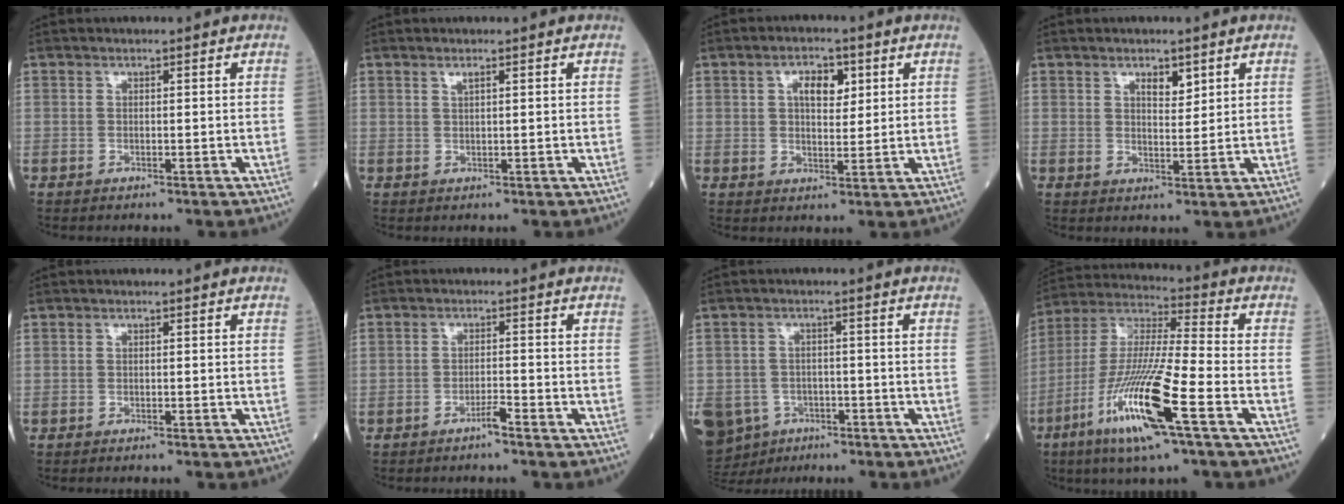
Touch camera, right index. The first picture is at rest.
{"total": 0.9, "force": [0.6, 0.0, 0.7], "torque": [-0.015, 0.000, 0.012]}
{"total": 5.0, "force": [1.9, 2.5, 3.8], "torque": [-0.063, 0.008, 0.030]}
{"total": 3.0, "force": [1.8, 1.2, 2.0], "torque": [-0.032, -0.003, 0.032]}
{"total": 1.4, "force": [-1.2, 0.0, 0.7], "torque": [-0.009, -0.001, -0.015]}
{"total": 1.8, "force": [-1.5, -0.2, 1.0], "torque": [-0.019, 0.002, -0.026]}
{"total": 11.4, "force": [-6.4, 8.9, 3.3], "torque": [-0.096, -0.002, -0.093]}
{"total": 17.0, "force": [-7.7, 0.6, 15.2], "torque": [-0.322, -0.029, -0.149]}